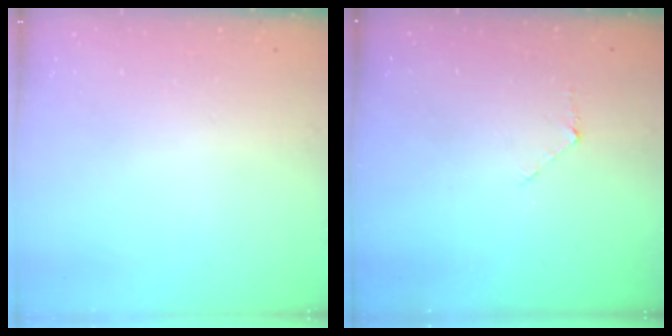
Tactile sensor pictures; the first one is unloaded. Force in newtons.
{"total": 3.5, "press": 3.5, "slide": 0.3}